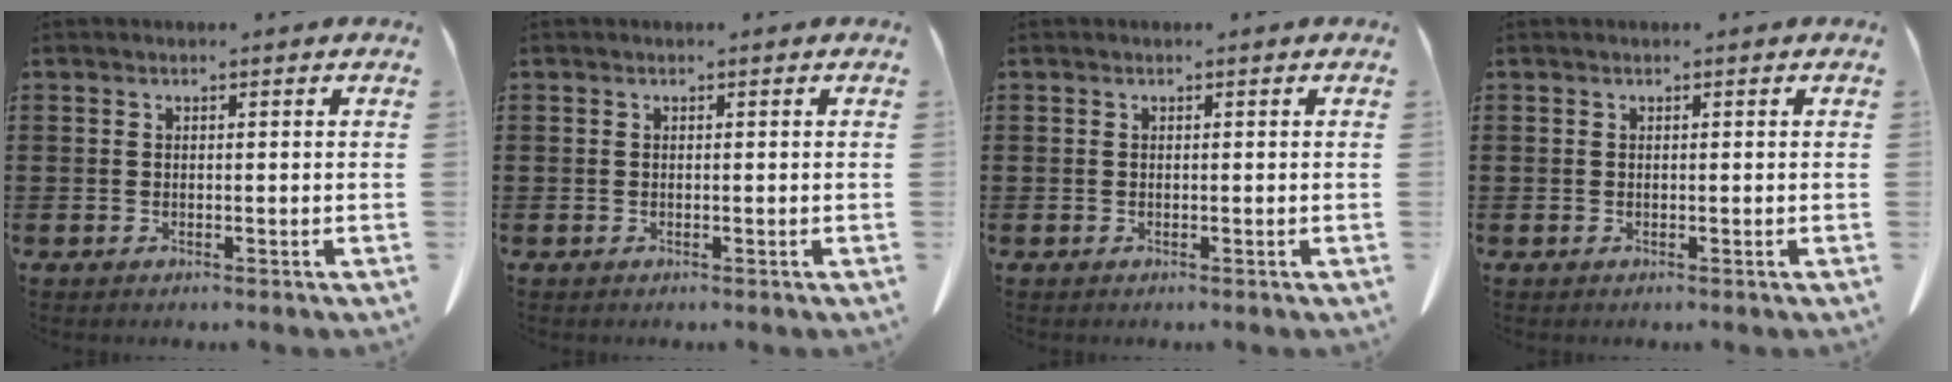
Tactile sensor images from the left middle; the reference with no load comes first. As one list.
[{"total": 0.0}, {"total": 0.0}, {"total": 0.0}]